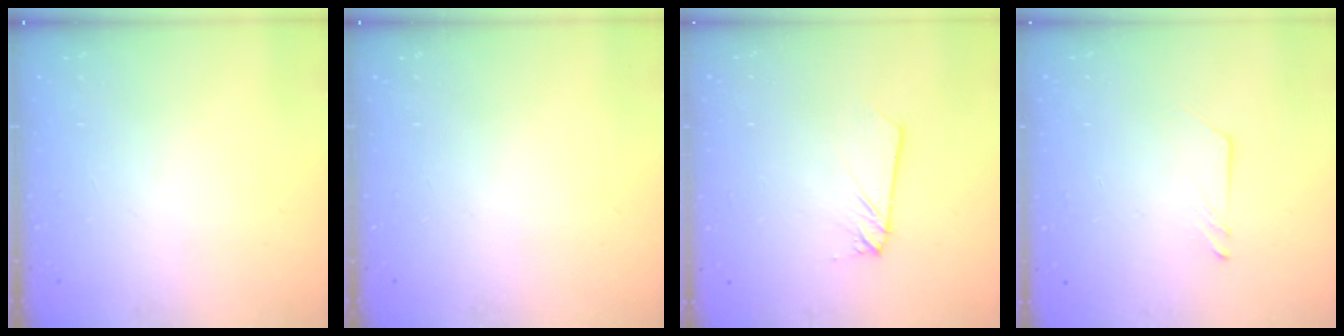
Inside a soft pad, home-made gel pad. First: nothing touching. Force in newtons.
{"total": 0.0}
{"total": 2.3, "press": 2.3, "slide": 0.1}
{"total": 1.2, "press": 1.2, "slide": 0.1}